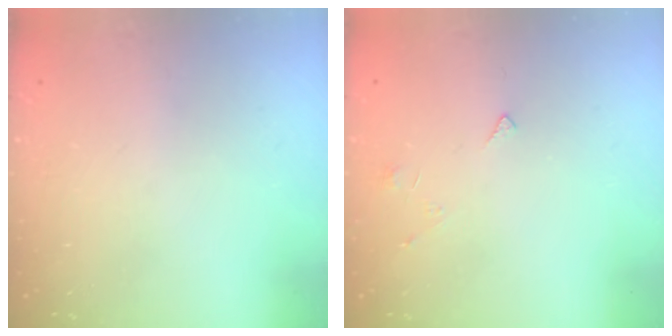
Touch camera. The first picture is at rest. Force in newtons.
{"total": 2.2, "press": 2.1, "slide": 0.4}